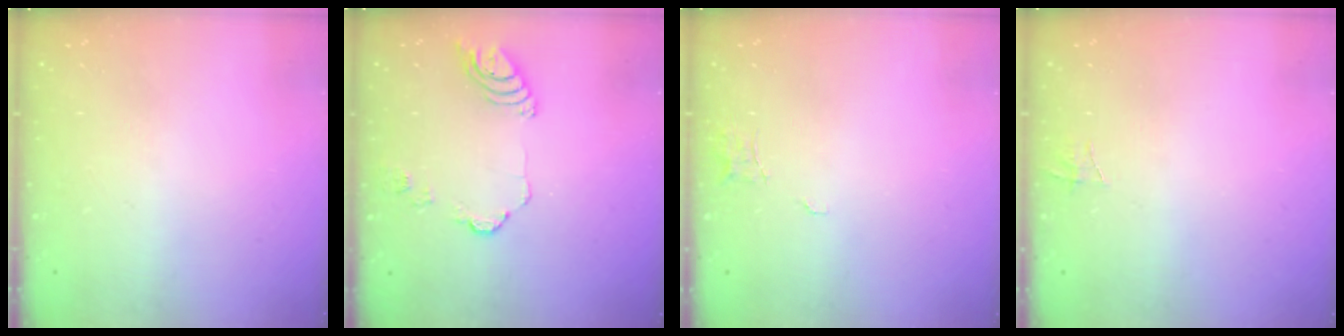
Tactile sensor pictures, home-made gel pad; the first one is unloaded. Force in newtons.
{"total": 8.9, "press": 8.8, "slide": 1.0}
{"total": 4.5, "press": 4.5, "slide": 0.3}
{"total": 4.3, "press": 4.3, "slide": 0.3}